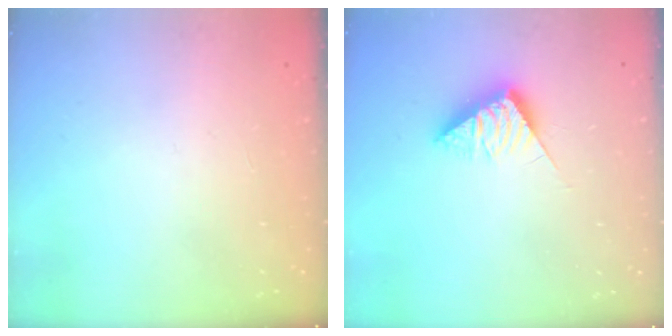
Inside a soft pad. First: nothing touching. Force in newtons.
{"total": 7.5, "press": 7.5, "slide": 0.3}